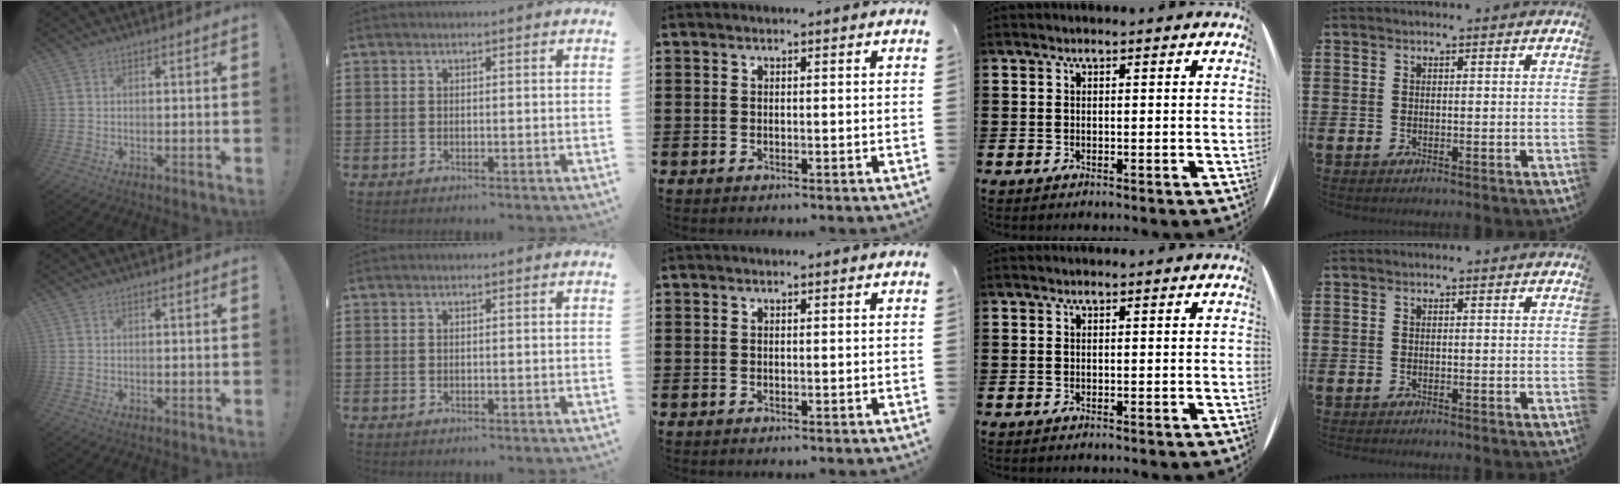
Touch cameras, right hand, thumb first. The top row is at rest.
{}